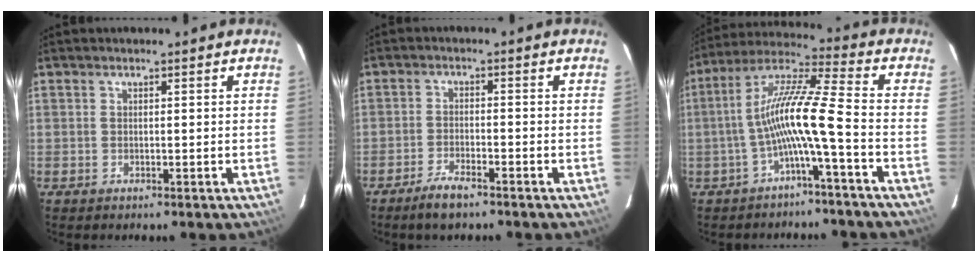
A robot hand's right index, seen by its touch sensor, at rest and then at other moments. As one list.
[{"total": 5.0, "force": [-3.8, 1.1, 3.0], "torque": [-0.077, -0.005, -0.074]}, {"total": 10.8, "force": [-3.5, -0.3, 10.3], "torque": [-0.208, 0.017, -0.067]}]